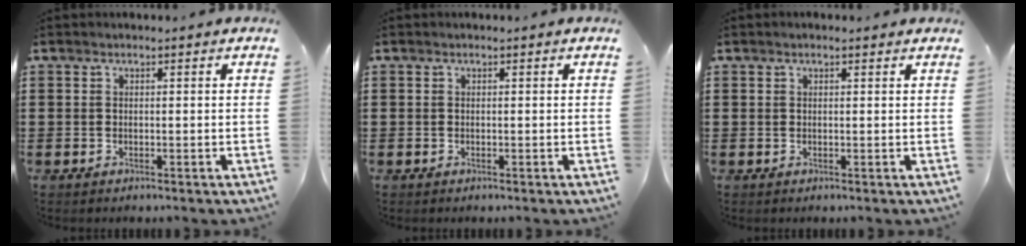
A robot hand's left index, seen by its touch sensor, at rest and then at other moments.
{"total": 0.0}
{"total": 0.7, "force": [0.5, 0.1, 0.5], "torque": [-0.010, 0.002, 0.009]}